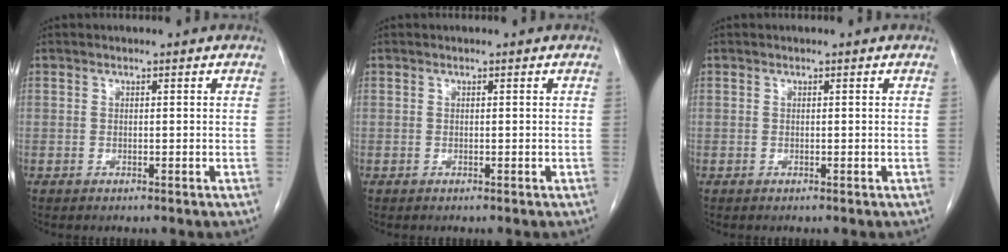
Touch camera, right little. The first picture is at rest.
{"total": 0.0}
{"total": 0.0}